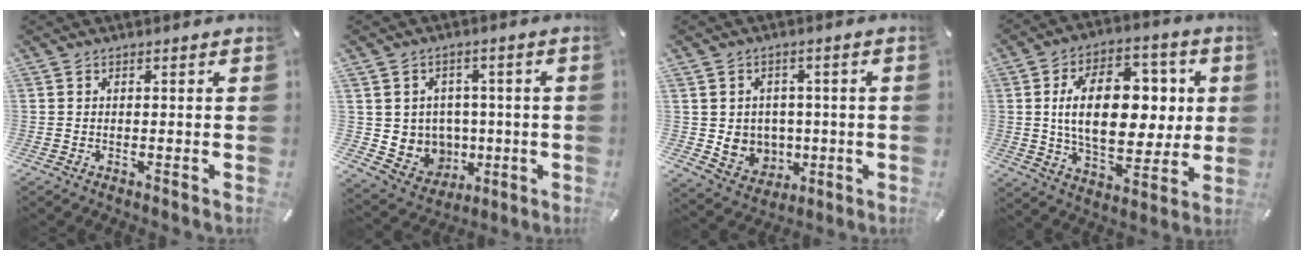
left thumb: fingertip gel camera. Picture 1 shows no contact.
{"total": 7.9, "force": [1.3, 7.8, 0.4], "torque": [-0.029, -0.019, 0.039]}
{"total": 7.4, "force": [0.5, 7.2, 1.3], "torque": [-0.033, -0.012, 0.018]}
{"total": 20.2, "force": [2.5, 12.7, 15.5], "torque": [-0.264, 0.000, 0.042]}